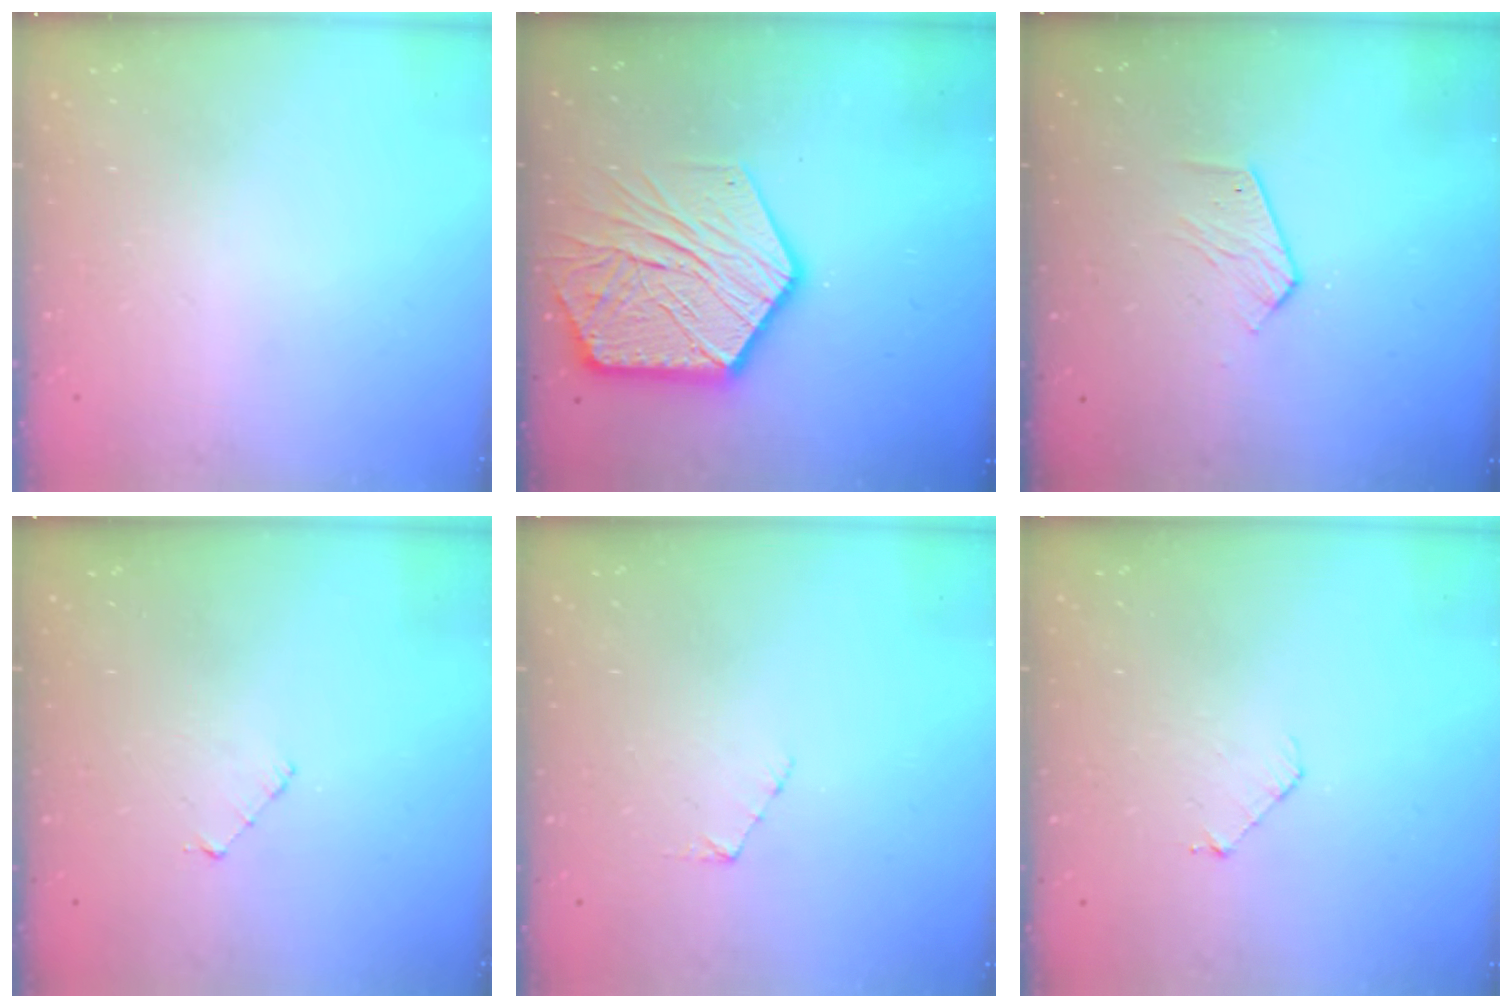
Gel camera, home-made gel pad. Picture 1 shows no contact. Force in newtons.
{"total": 20.8, "press": 20.8, "slide": 1.2}
{"total": 5.6, "press": 5.6, "slide": 0.5}
{"total": 2.9, "press": 2.9, "slide": 0.2}
{"total": 3.2, "press": 3.2, "slide": 0.1}
{"total": 4.1, "press": 4.1, "slide": 0.3}